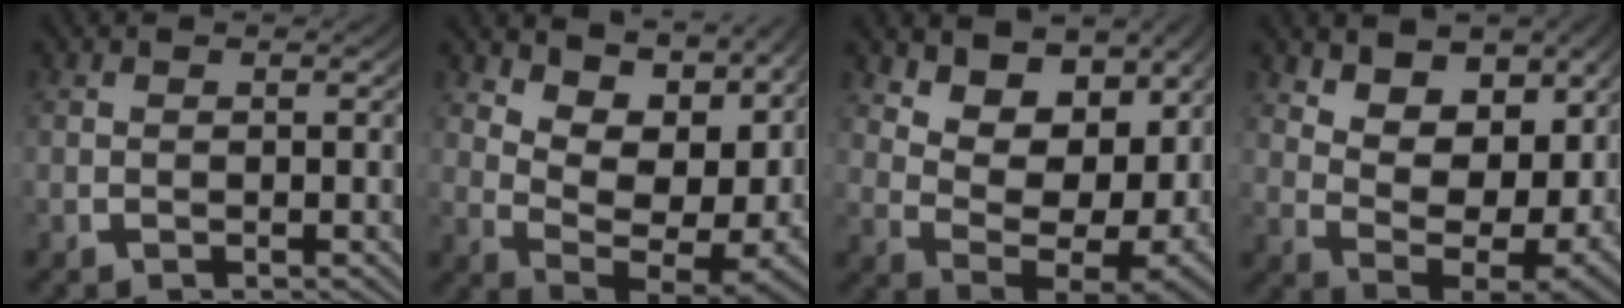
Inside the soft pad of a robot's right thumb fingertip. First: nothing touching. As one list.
[{"total": 11.0, "force": [2.4, 6.1, 8.8], "torque": [-0.147, -0.025, 0.051]}, {"total": 12.0, "force": [2.2, 7.6, 9.1], "torque": [-0.170, -0.036, 0.048]}, {"total": 10.4, "force": [1.8, 6.8, 7.7], "torque": [-0.152, -0.044, 0.044]}]